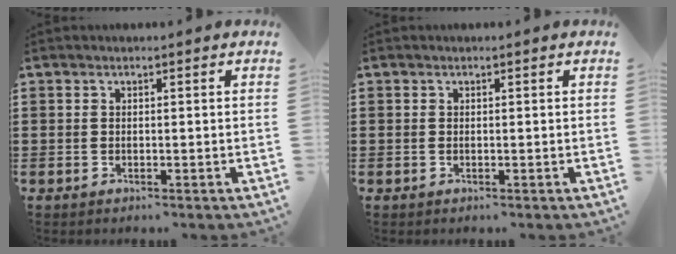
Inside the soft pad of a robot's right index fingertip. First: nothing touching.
{"total": 0.0}